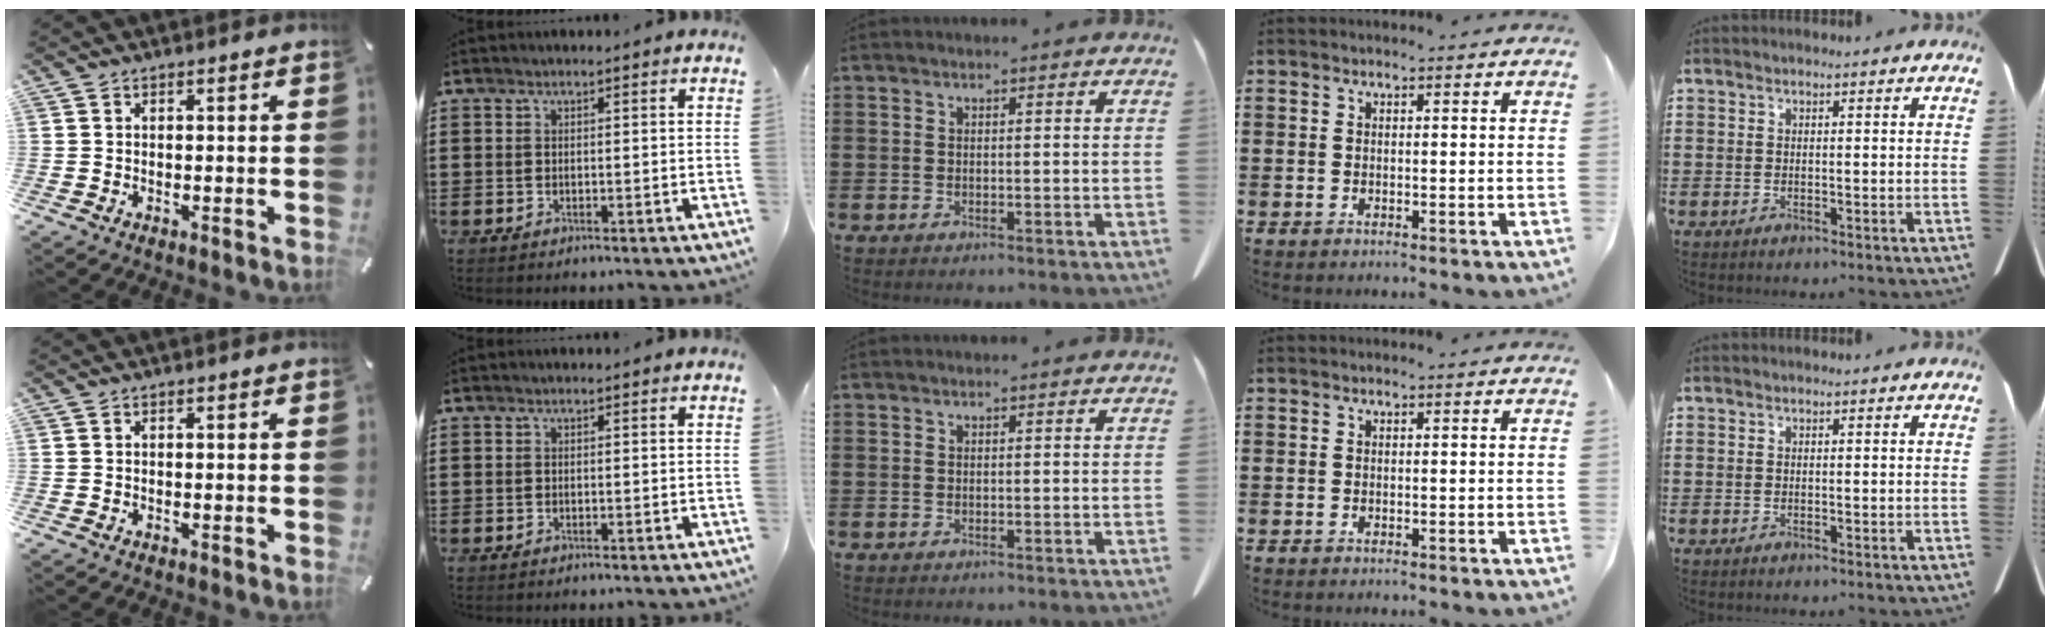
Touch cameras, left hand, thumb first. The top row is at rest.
{}